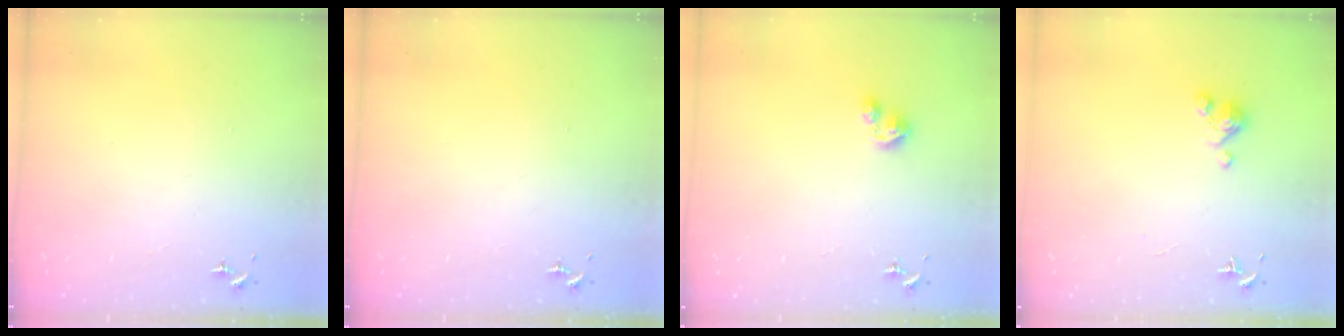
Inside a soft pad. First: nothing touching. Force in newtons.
{"total": 0.0}
{"total": 3.5, "press": 3.5, "slide": 0.3}
{"total": 4.7, "press": 4.6, "slide": 0.3}